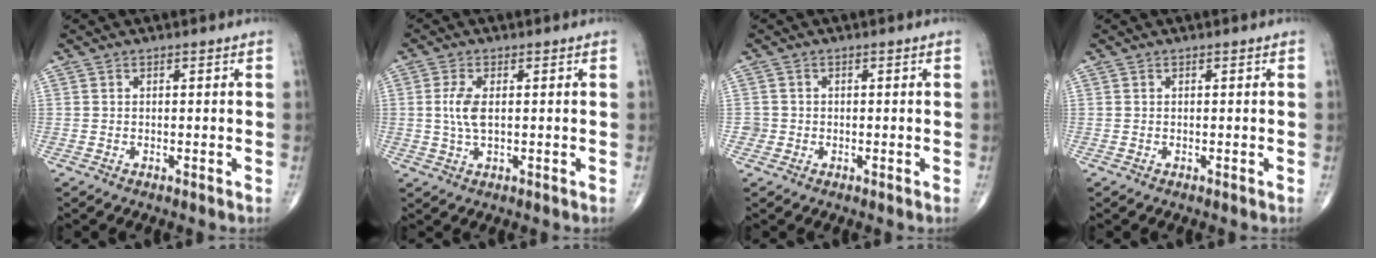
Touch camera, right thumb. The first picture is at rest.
{"total": 4.5, "force": [0.4, 2.0, 4.0], "torque": [-0.094, 0.001, 0.010]}
{"total": 1.7, "force": [-0.4, 1.6, -0.1], "torque": [0.015, 0.008, -0.011]}
{"total": 0.0}